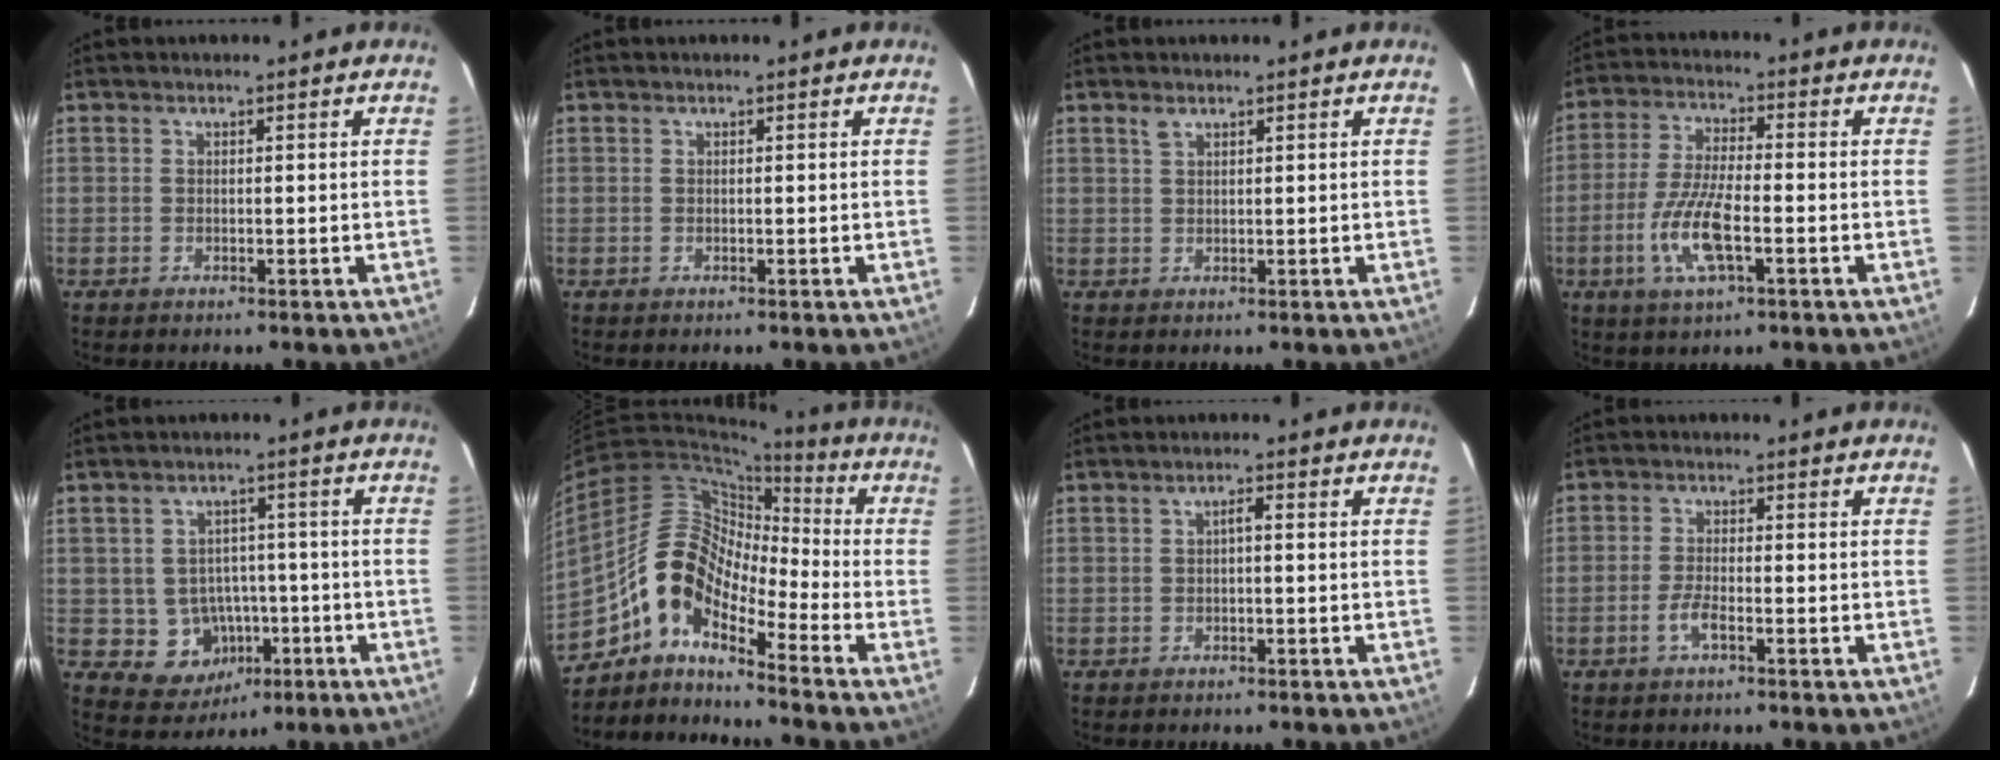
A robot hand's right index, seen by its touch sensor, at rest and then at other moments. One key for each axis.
{"total": 0.0}
{"total": 1.2, "fx": 0.9, "fy": 0.6, "fz": 0.7, "tx": -0.013, "ty": 0.004, "tz": 0.017}
{"total": 10.2, "fx": -3.7, "fy": 2.7, "fz": 9.1, "tx": -0.194, "ty": -0.007, "tz": -0.072}
{"total": 8.2, "fx": -2.3, "fy": 7.6, "fz": 2.3, "tx": -0.059, "ty": 0.021, "tz": -0.008}
{"total": 11.6, "fx": -7.6, "fy": 4.6, "fz": 7.4, "tx": -0.117, "ty": 0.020, "tz": -0.163}
{"total": 1.2, "fx": -0.2, "fy": 0.3, "fz": 1.1, "tx": -0.019, "ty": 0.009, "tz": -0.004}
{"total": 3.0, "fx": -1.7, "fy": 0.7, "fz": 2.3, "tx": -0.057, "ty": -0.001, "tz": -0.036}